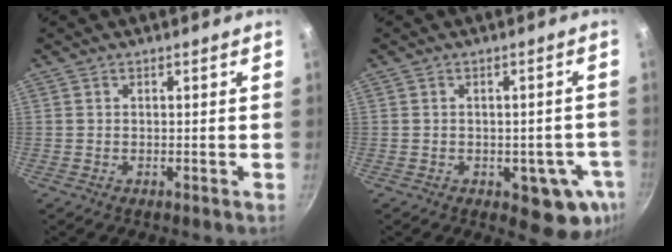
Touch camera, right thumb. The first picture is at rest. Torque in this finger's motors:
{"motor_torque": [0.94, 1.08, -0.16, 0.03, 0.18]}